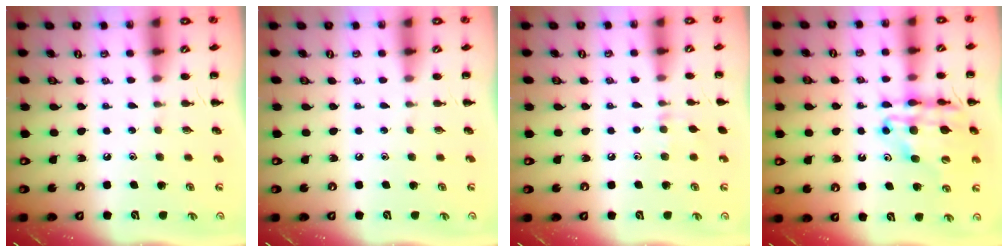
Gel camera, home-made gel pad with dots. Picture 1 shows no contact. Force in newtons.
{"total": 0.0}
{"total": 5.8, "press": 5.5, "slide": 1.9}
{"total": 15.9, "press": 15.3, "slide": 4.0}